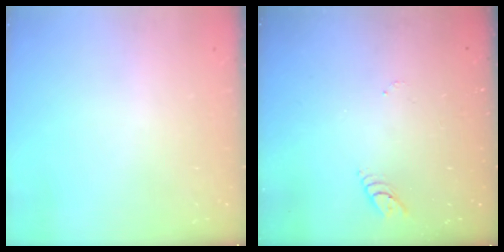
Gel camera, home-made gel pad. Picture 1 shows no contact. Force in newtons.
{"total": 2.7, "press": 2.7, "slide": 0.2}